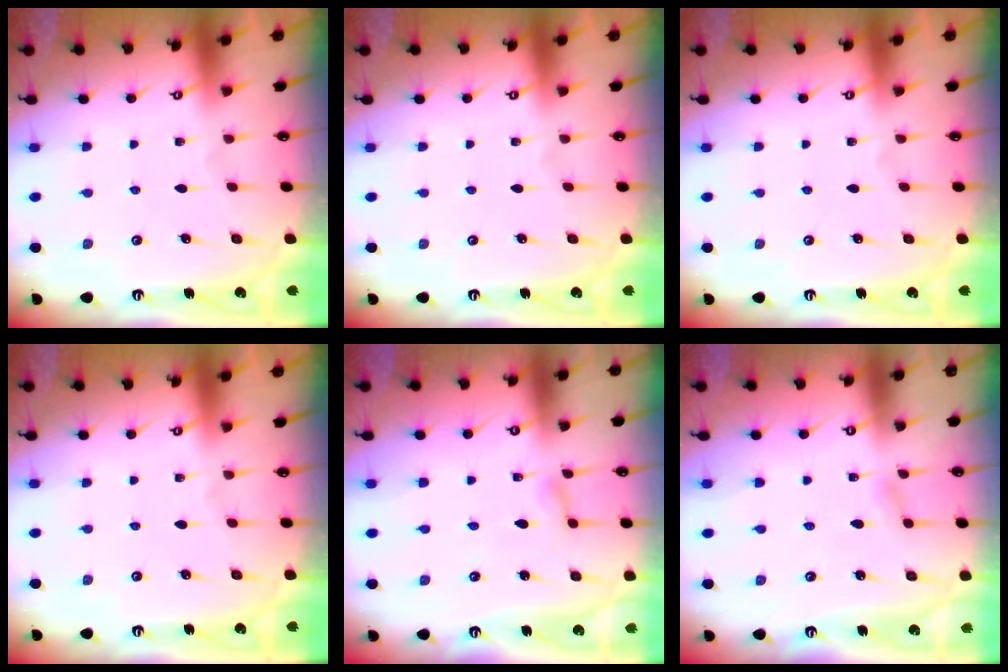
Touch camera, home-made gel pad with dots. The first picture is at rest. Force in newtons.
{"total": 0.0}
{"total": 0.0}
{"total": 0.0}
{"total": 3.0, "press": 3.0, "slide": 0.3}
{"total": 1.3, "press": 1.3, "slide": 0.1}